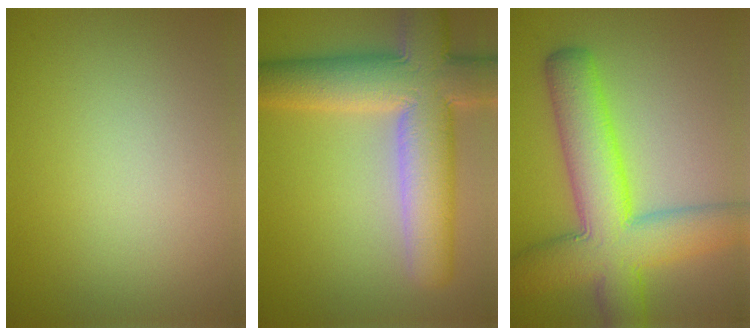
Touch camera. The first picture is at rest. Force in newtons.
{"total": 11.0, "press": 11.0, "slide": 0.8}
{"total": 9.9, "press": 9.9, "slide": 0.4}